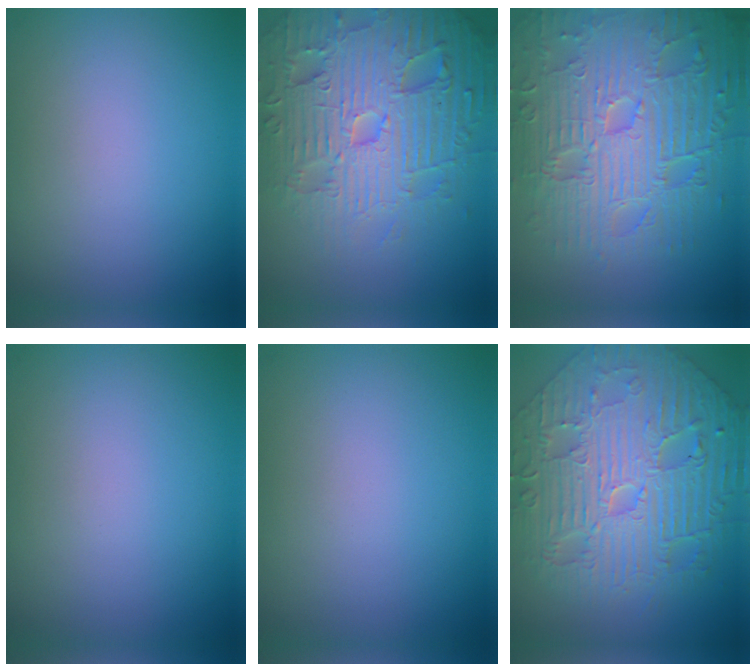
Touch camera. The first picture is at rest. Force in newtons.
{"total": 7.8, "press": 7.6, "slide": 1.9}
{"total": 10.5, "press": 7.1, "slide": 7.8}
{"total": 0.0}
{"total": 0.0}
{"total": 11.5, "press": 7.9, "slide": 8.4}